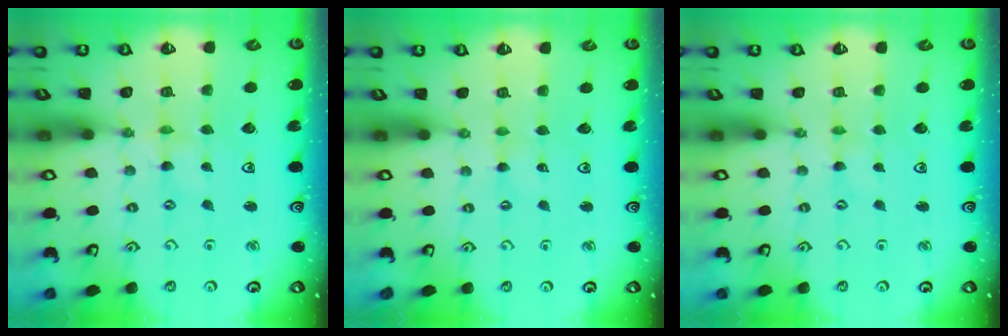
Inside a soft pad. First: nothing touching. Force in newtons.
{"total": 0.0}
{"total": 0.0}